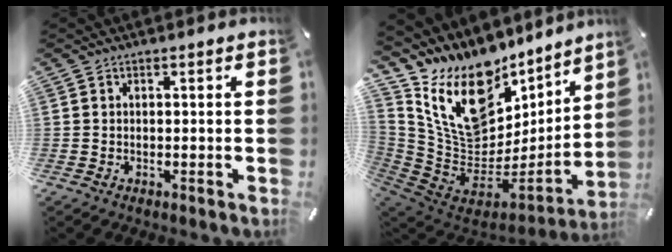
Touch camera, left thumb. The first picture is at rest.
{"total": 20.3, "force": [9.5, 13.6, 11.7], "torque": [-0.213, -0.087, 0.171]}